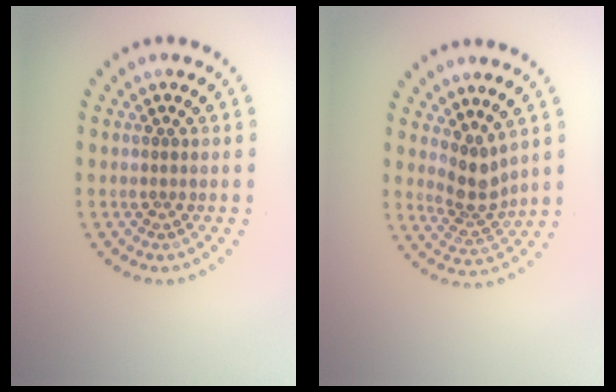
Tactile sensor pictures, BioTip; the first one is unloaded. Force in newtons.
{"total": 2.9, "press": 2.2, "slide": 1.8}